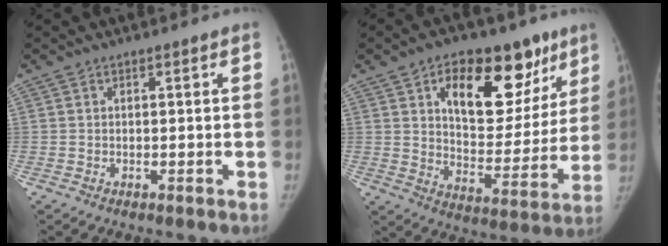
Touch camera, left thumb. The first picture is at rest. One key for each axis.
{"total": 22.2, "fx": 11.0, "fy": 12.2, "fz": 15.0, "tx": -0.153, "ty": -0.029, "tz": 0.166}